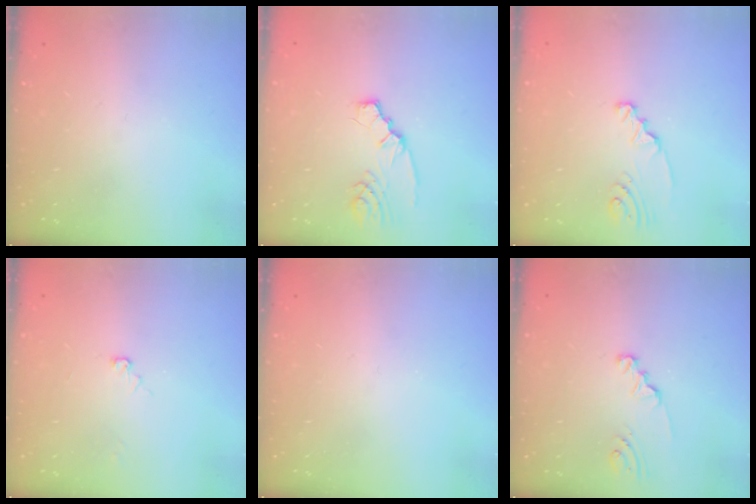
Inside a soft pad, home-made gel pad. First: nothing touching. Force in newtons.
{"total": 2.8, "press": 2.7, "slide": 0.6}
{"total": 2.5, "press": 2.5, "slide": 0.3}
{"total": 3.8, "press": 3.8, "slide": 0.4}
{"total": 0.0}
{"total": 1.9, "press": 1.9, "slide": 0.3}